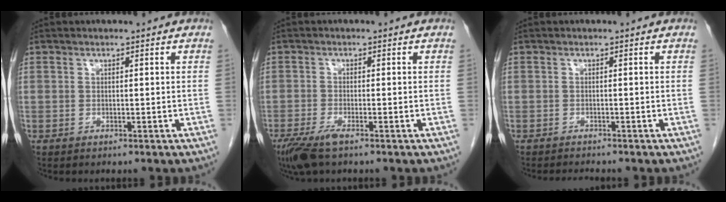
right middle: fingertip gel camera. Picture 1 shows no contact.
{"total": 4.5, "force": [-3.0, 0.8, 3.3], "torque": [-0.070, -0.013, -0.056]}
{"total": 1.6, "force": [-1.6, -0.1, 0.4], "torque": [-0.010, -0.007, -0.022]}